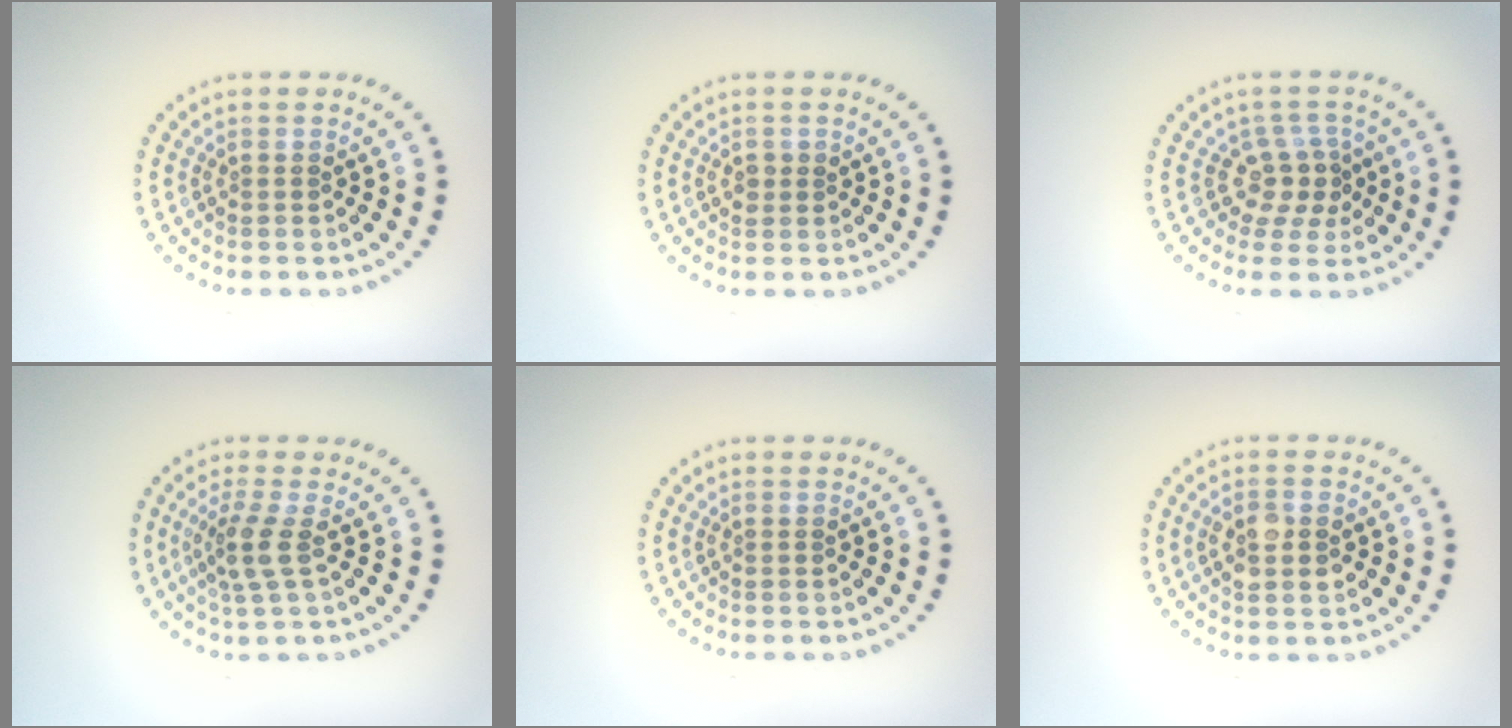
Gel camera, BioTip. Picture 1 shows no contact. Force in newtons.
{"total": 0.9, "press": 0.9, "slide": 0.1}
{"total": 3.0, "press": 2.2, "slide": 2.0}
{"total": 2.5, "press": 1.9, "slide": 1.6}
{"total": 0.0}
{"total": 2.7, "press": 2.7, "slide": 0.3}